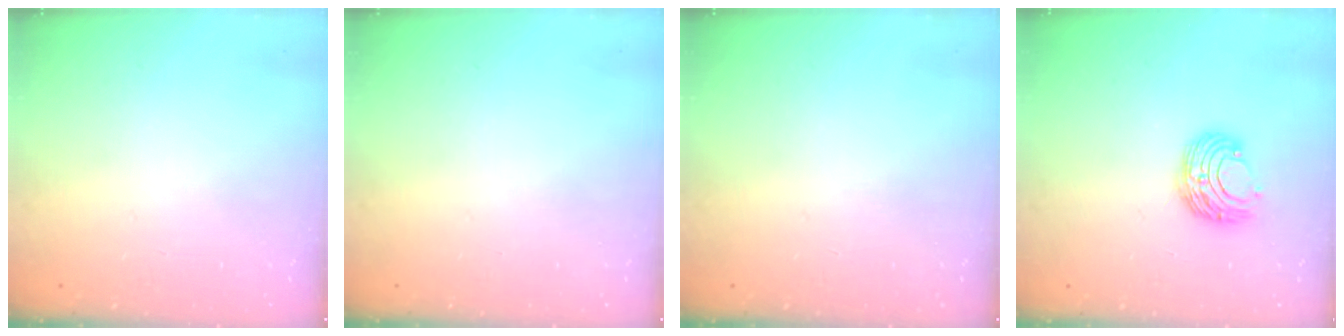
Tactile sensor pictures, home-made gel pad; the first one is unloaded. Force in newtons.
{"total": 0.0}
{"total": 0.0}
{"total": 9.0, "press": 9.0, "slide": 0.4}